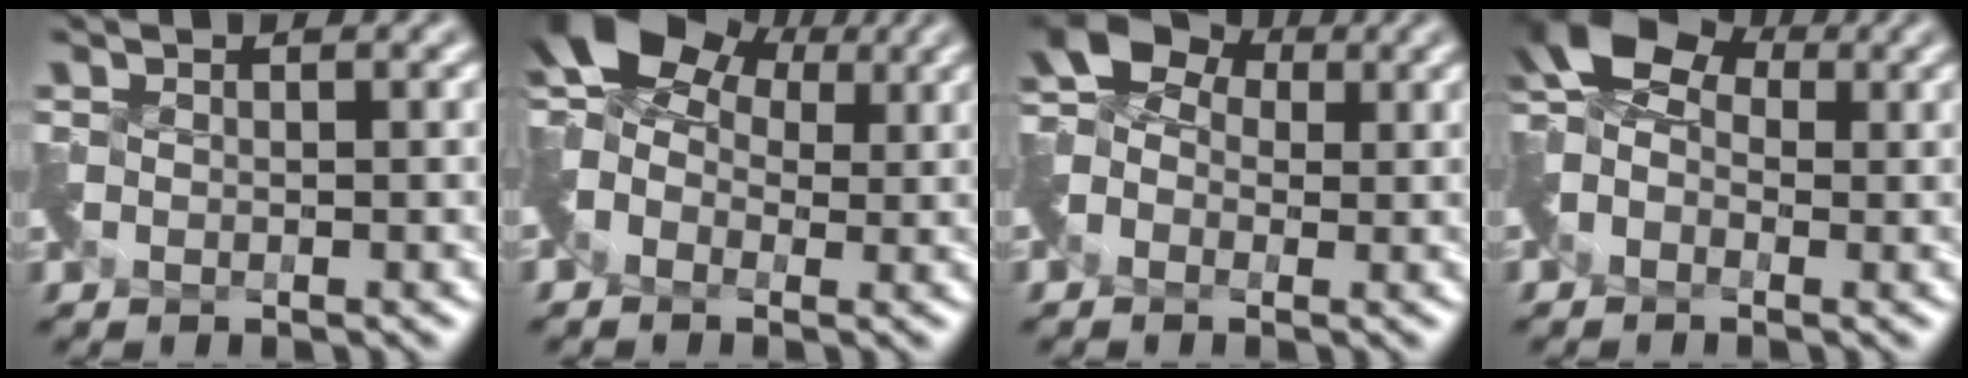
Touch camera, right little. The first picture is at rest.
{"total": 7.5, "force": [2.3, 5.1, 5.0], "torque": [-0.103, 0.015, 0.028]}
{"total": 5.9, "force": [0.3, 4.6, 3.7], "torque": [-0.072, 0.021, 0.002]}
{"total": 6.1, "force": [0.6, 4.2, 4.3], "torque": [-0.091, 0.013, -0.004]}